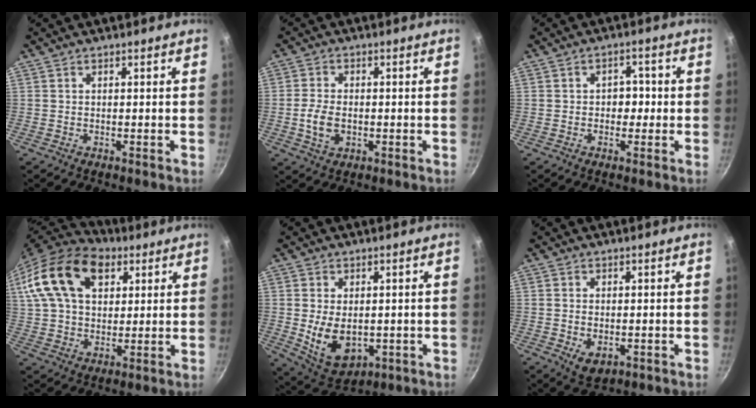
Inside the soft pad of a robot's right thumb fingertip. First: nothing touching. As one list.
[{"total": 5.6, "force": [-0.9, 3.7, 4.1], "torque": [-0.078, 0.008, -0.016]}, {"total": 3.7, "force": [-0.3, 3.0, 2.3], "torque": [0.002, 0.012, -0.008]}, {"total": 22.3, "force": [9.2, 14.3, 14.5], "torque": [-0.259, 0.001, 0.157]}, {"total": 9.7, "force": [-0.3, 6.4, 7.3], "torque": [-0.114, -0.017, 0.019]}, {"total": 4.3, "force": [-0.7, 2.8, 3.1], "torque": [-0.049, -0.014, -0.006]}]